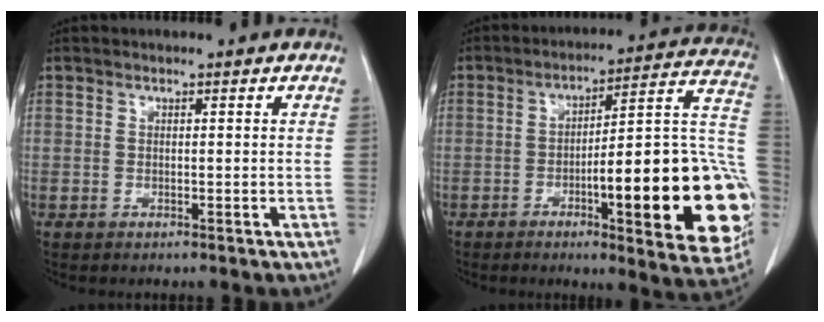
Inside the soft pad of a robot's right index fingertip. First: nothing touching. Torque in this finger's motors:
{"motor_torque": [2.14, 0.00, 1.05, 0.21]}